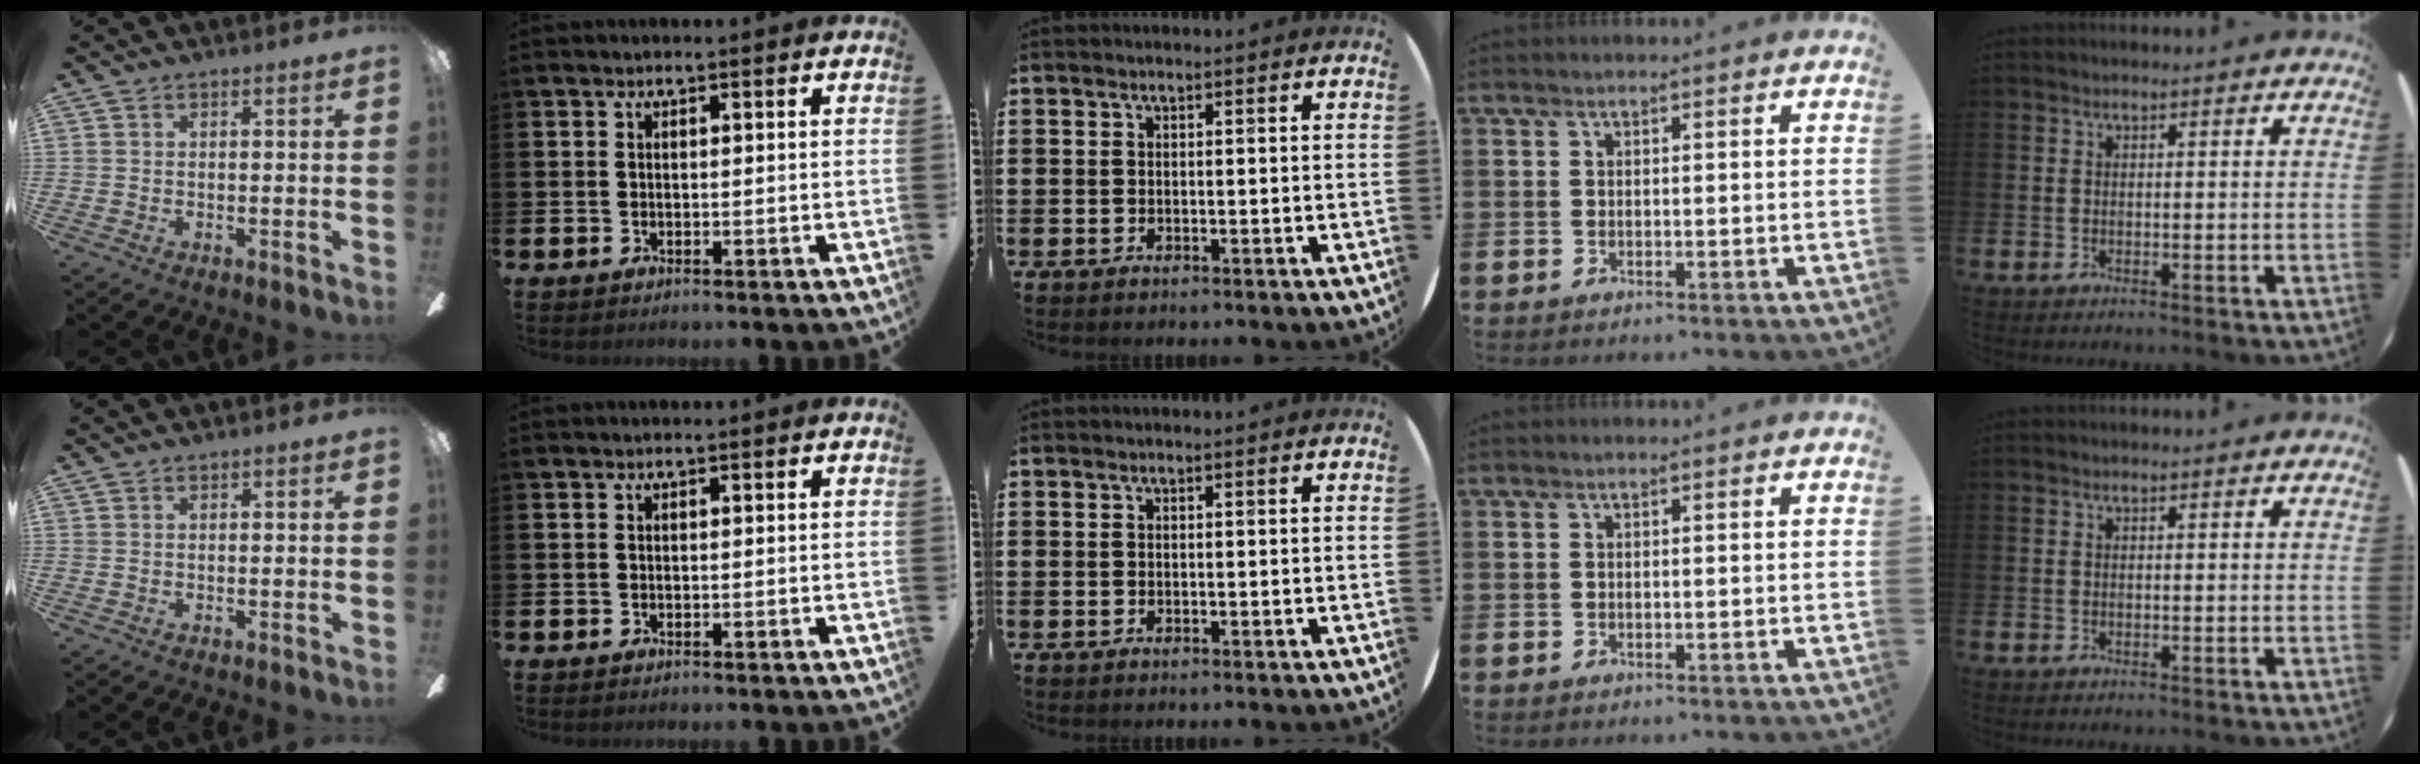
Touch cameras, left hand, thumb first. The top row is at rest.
{}